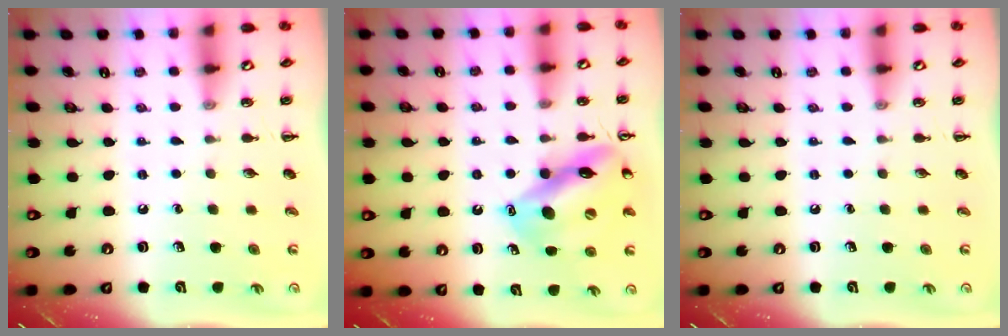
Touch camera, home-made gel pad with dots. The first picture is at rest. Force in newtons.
{"total": 15.2, "press": 15.0, "slide": 2.5}
{"total": 0.0}